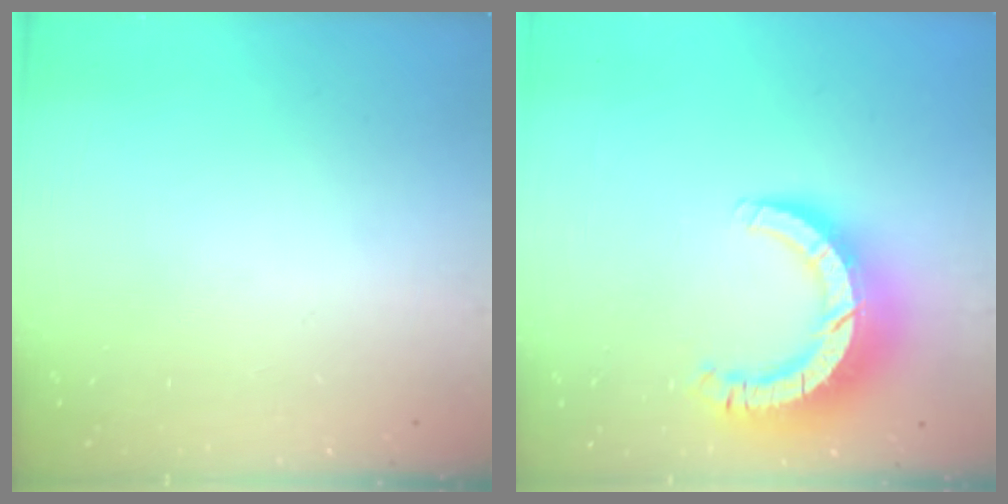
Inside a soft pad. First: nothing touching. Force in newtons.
{"total": 12.1, "press": 12.0, "slide": 1.2}